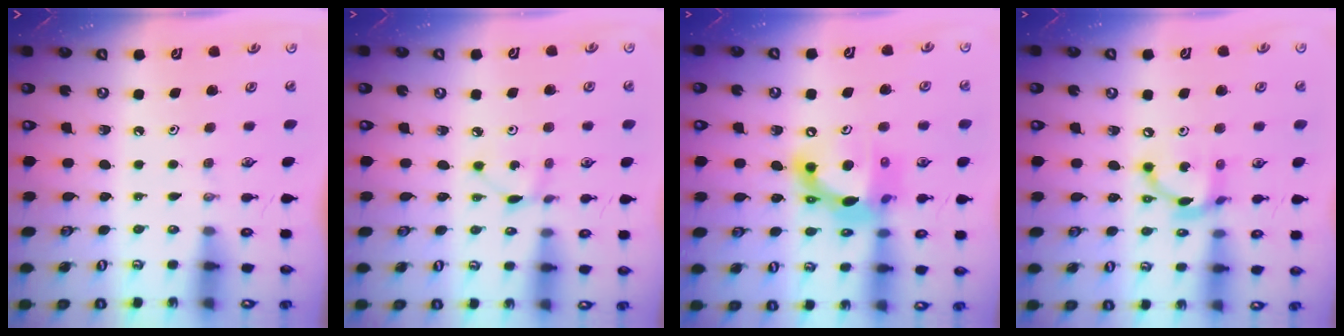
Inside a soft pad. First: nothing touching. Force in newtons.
{"total": 2.0, "press": 2.0, "slide": 0.2}
{"total": 14.5, "press": 14.5, "slide": 0.8}
{"total": 11.7, "press": 11.7, "slide": 0.9}